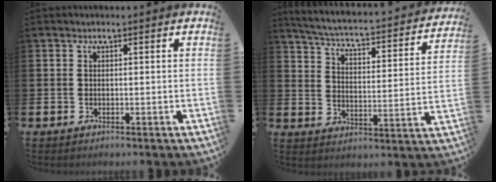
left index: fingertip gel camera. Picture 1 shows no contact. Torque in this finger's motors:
{"motor_torque": [-0.27, -0.38, 0.01, 0.09]}